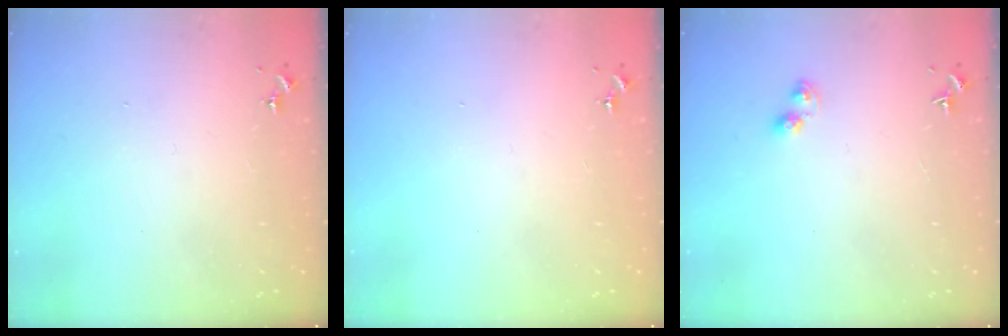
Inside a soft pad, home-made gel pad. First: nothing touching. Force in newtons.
{"total": 0.0}
{"total": 3.3, "press": 3.3, "slide": 0.4}